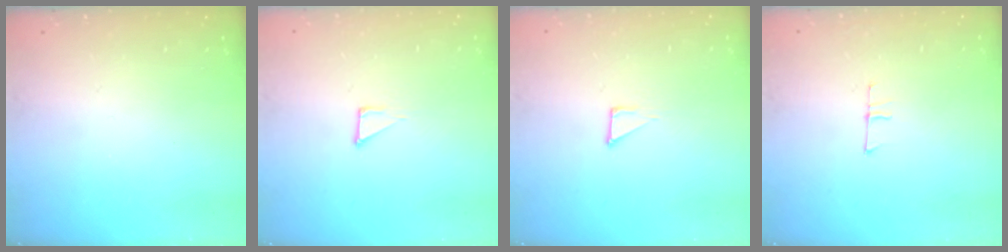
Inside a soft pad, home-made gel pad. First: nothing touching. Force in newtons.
{"total": 2.3, "press": 2.3, "slide": 0.1}
{"total": 2.3, "press": 2.3, "slide": 0.1}
{"total": 5.3, "press": 5.3, "slide": 0.4}